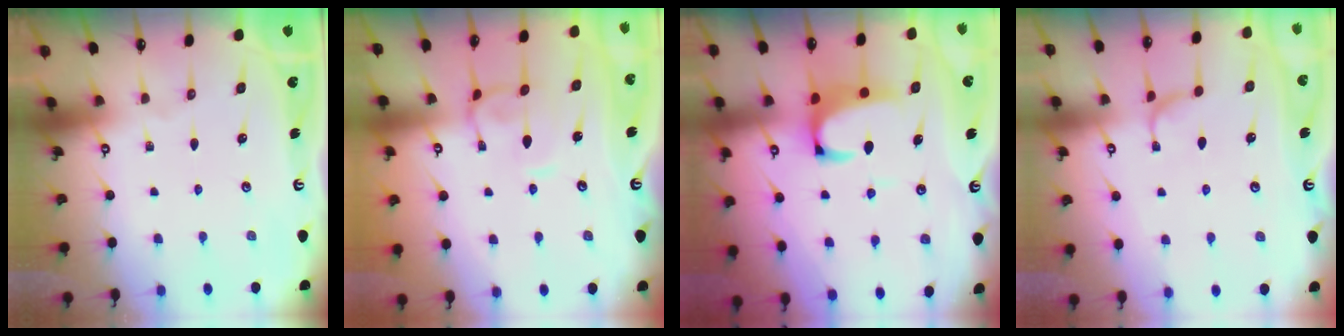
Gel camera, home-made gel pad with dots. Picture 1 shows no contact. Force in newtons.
{"total": 1.3, "press": 1.1, "slide": 0.7}
{"total": 3.8, "press": 3.6, "slide": 1.2}
{"total": 2.6, "press": 2.6, "slide": 0.5}